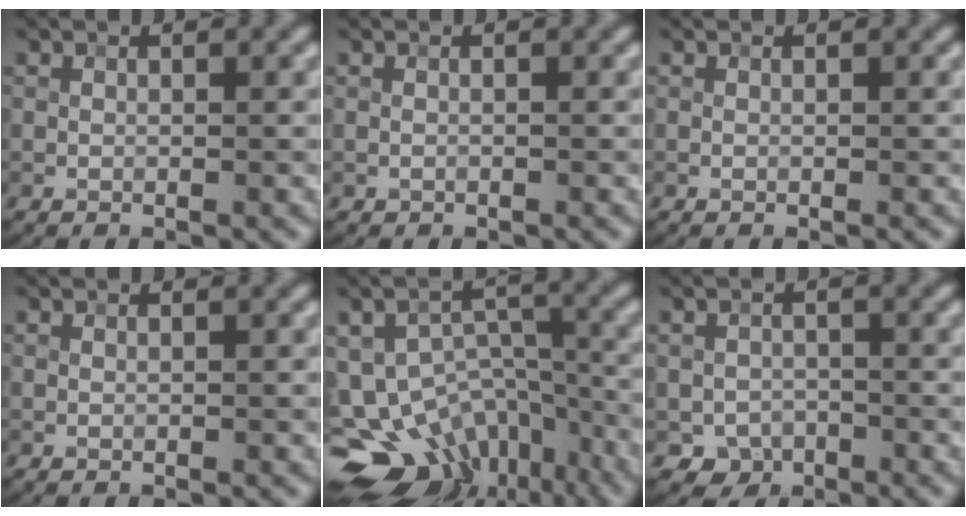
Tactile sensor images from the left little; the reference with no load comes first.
{"total": 0.0}
{"total": 0.0}
{"total": 0.0}
{"total": 15.2, "force": [-9.2, 10.2, 6.5], "torque": [-0.117, -0.021, -0.104]}
{"total": 2.8, "force": [-1.3, 2.3, 0.9], "torque": [-0.010, -0.005, -0.023]}